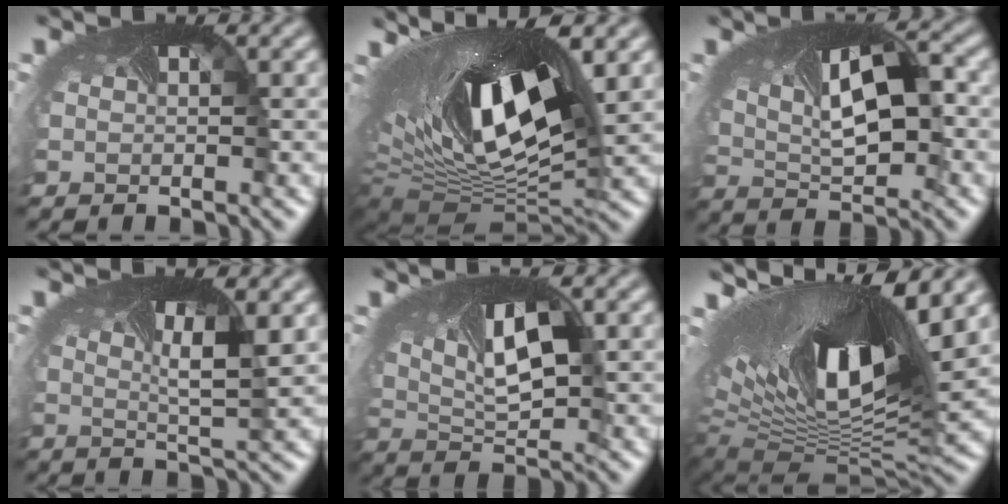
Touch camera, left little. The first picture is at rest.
{"total": 17.2, "force": [3.7, 7.5, 15.0], "torque": [-0.257, 0.009, 0.065]}
{"total": 9.2, "force": [1.3, 4.2, 8.1], "torque": [-0.123, -0.004, 0.025]}
{"total": 3.8, "force": [0.9, 0.7, 3.6], "torque": [-0.061, -0.002, 0.017]}
{"total": 8.1, "force": [1.8, 3.8, 6.9], "torque": [-0.112, -0.003, 0.032]}
{"total": 17.8, "force": [5.5, 7.1, 15.3], "torque": [-0.267, 0.017, 0.092]}